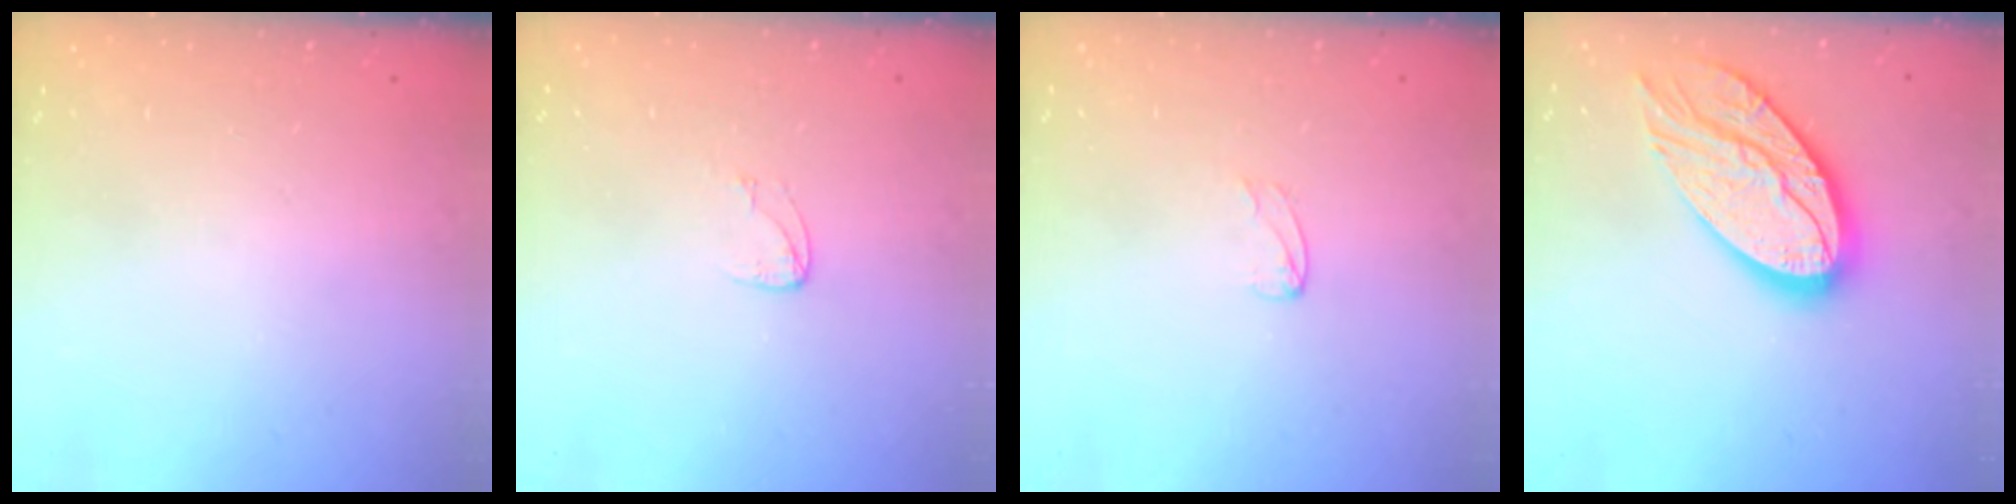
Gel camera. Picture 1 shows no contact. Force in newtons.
{"total": 3.9, "press": 3.8, "slide": 0.2}
{"total": 2.0, "press": 2.0, "slide": 0.2}
{"total": 20.1, "press": 20.0, "slide": 1.7}